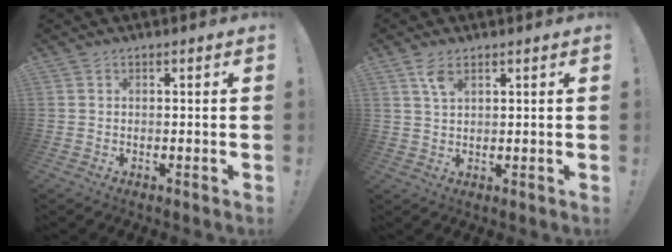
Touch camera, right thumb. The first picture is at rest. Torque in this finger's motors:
{"motor_torque": [0.02, 0.05, -0.05, 0.11, 0.00]}